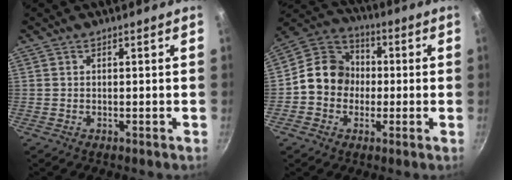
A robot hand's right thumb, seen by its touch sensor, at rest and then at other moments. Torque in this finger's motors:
{"motor_torque": [1.55, 1.61, 0.51, -0.75, 0.05]}